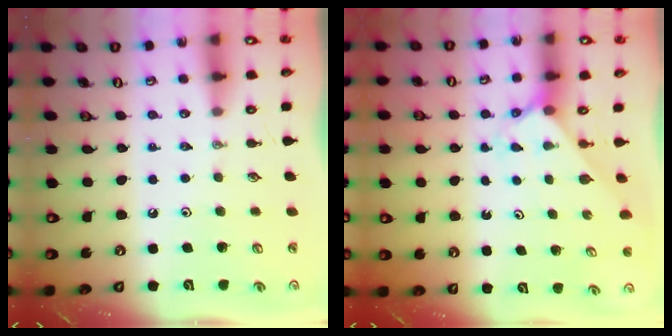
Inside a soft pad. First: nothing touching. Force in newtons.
{"total": 2.4, "press": 2.4, "slide": 0.1}